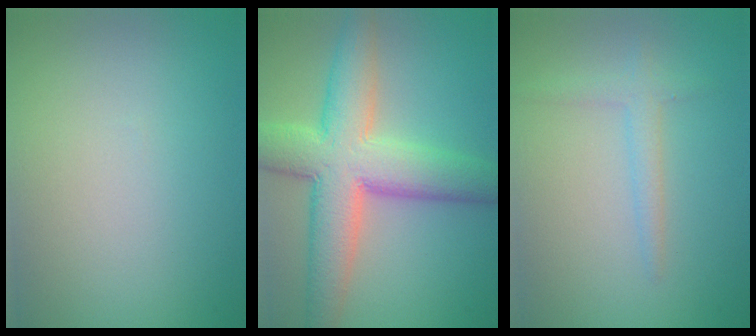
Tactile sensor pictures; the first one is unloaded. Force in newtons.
{"total": 9.2, "press": 9.1, "slide": 0.5}
{"total": 1.7, "press": 1.7, "slide": 0.1}